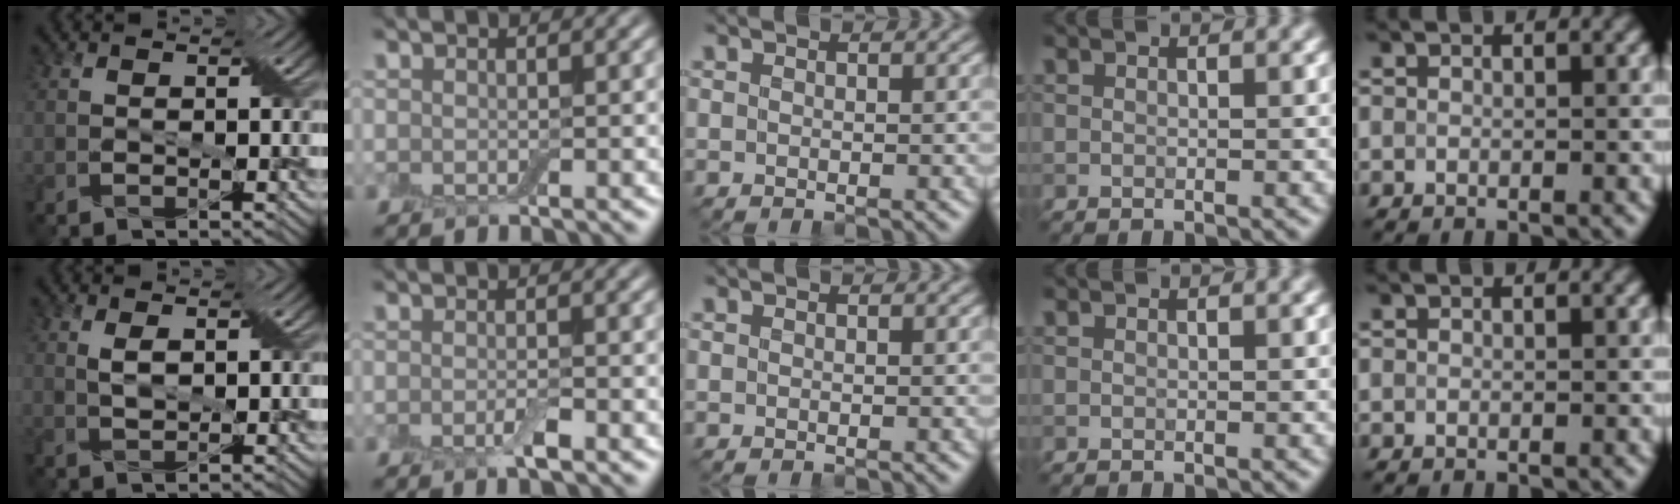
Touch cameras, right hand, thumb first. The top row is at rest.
{"thumb": {"total": 2.2, "force": [0.8, 0.8, 1.8], "torque": [-0.045, 0.003, 0.017]}, "index": {"total": 1.4, "force": [-0.6, 0.2, 1.2], "torque": [-0.022, -0.004, -0.014]}}